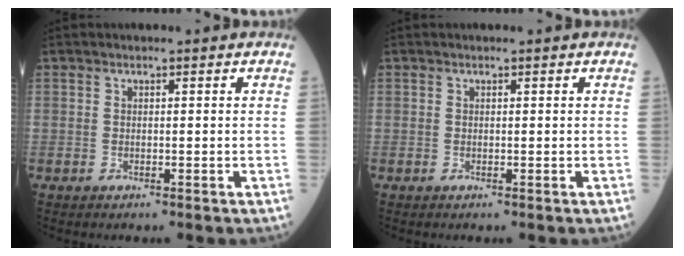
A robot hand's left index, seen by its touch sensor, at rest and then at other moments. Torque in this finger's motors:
{"motor_torque": [0.00, 0.00, 0.00, 0.00]}